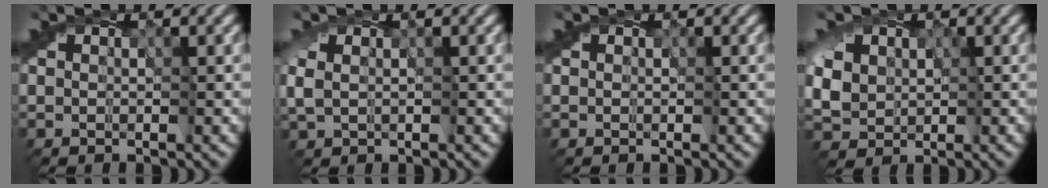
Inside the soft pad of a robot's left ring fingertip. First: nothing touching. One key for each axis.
{"total": 1.5, "fx": 0.3, "fy": 1.0, "fz": 1.0, "tx": -0.030, "ty": 0.004, "tz": 0.002}
{"total": 0.0}
{"total": 3.9, "fx": 1.0, "fy": 3.3, "fz": 1.8, "tx": -0.061, "ty": 0.013, "tz": 0.021}